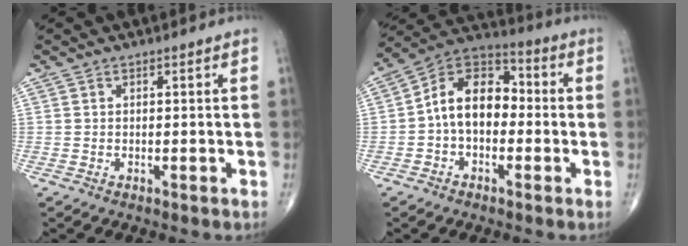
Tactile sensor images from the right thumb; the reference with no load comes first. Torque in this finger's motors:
{"motor_torque": [0.21, 0.25, 0.22, -0.20, 0.23]}